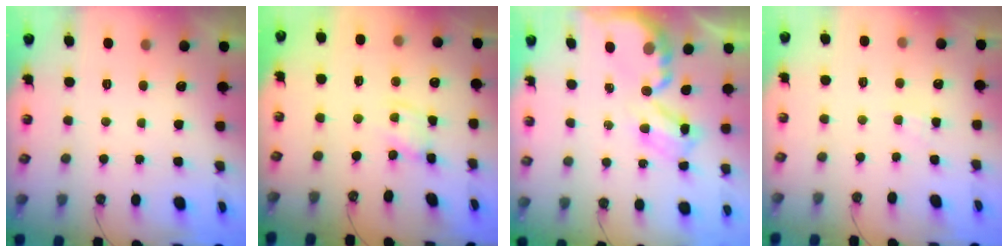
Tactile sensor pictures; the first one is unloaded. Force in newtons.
{"total": 1.2, "press": 1.2, "slide": 0.2}
{"total": 4.9, "press": 4.9, "slide": 0.3}
{"total": 4.2, "press": 4.2, "slide": 0.6}